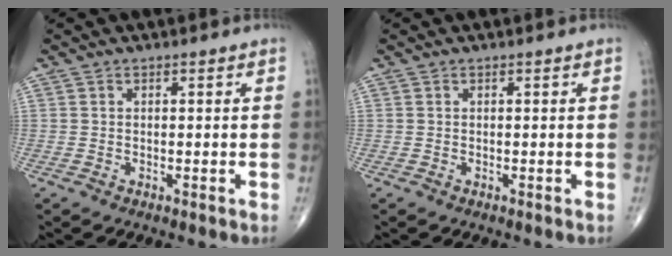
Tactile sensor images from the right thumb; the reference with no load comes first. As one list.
[{"total": 0.0}]